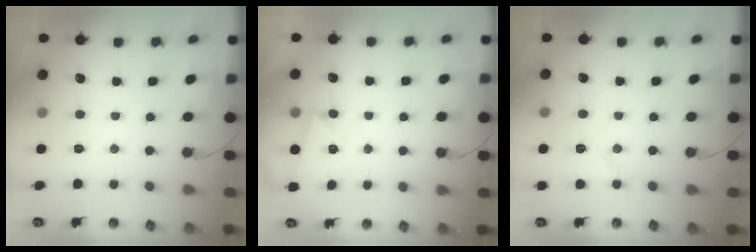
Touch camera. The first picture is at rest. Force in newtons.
{"total": 2.9, "press": 2.8, "slide": 0.6}
{"total": 6.6, "press": 6.6, "slide": 0.5}